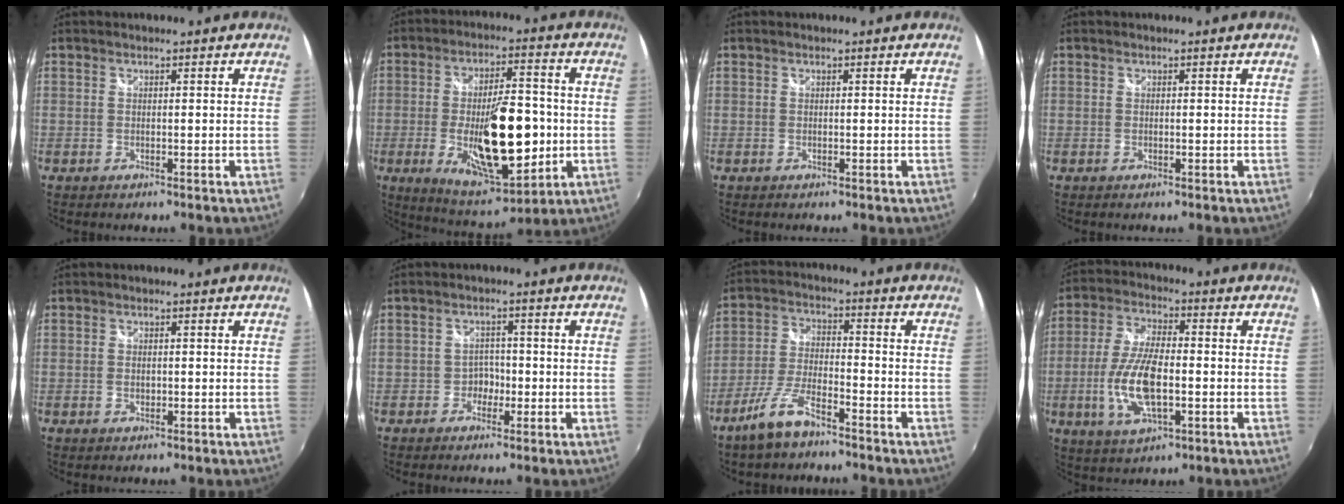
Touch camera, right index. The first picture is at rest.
{"total": 20.1, "force": [-3.6, 7.7, 18.2], "torque": [-0.306, -0.013, -0.038]}
{"total": 0.0}
{"total": 0.0}
{"total": 1.3, "force": [-0.2, 0.9, 0.9], "torque": [-0.014, 0.000, -0.004]}
{"total": 2.7, "force": [-1.4, 2.2, 0.3], "torque": [-0.006, 0.007, -0.024]}
{"total": 8.2, "force": [-6.1, 2.1, 5.1], "torque": [-0.112, -0.002, -0.116]}
{"total": 12.6, "force": [-2.7, 4.9, 11.3], "torque": [-0.236, -0.004, -0.051]}